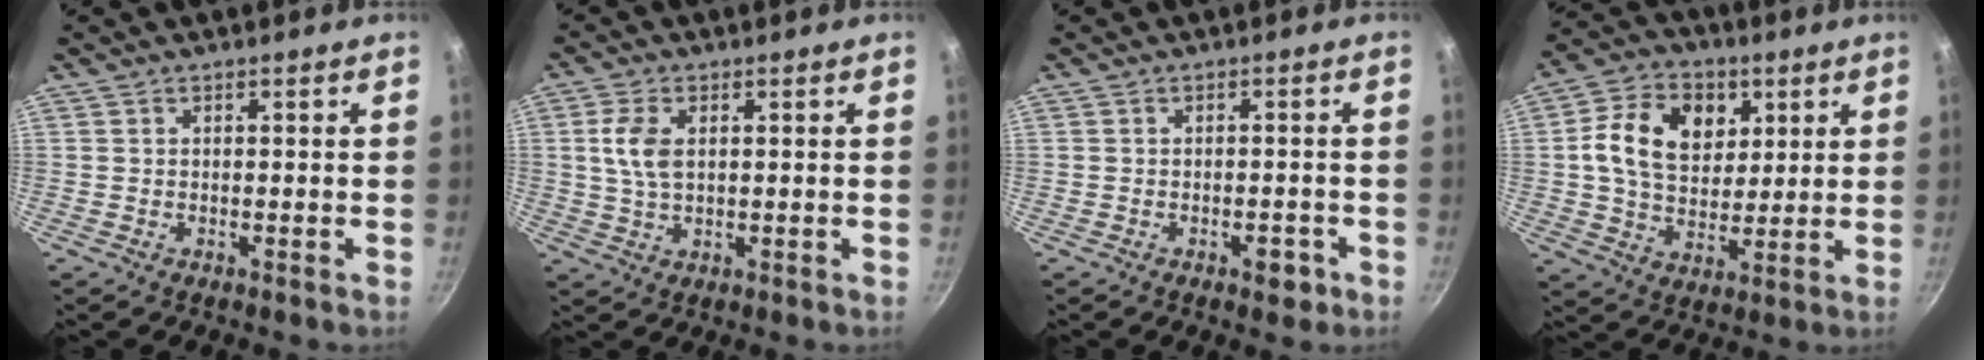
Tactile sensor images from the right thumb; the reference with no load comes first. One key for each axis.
{"total": 5.9, "fx": 1.1, "fy": 3.4, "fz": 4.6, "tx": -0.091, "ty": 0.002, "tz": 0.022}
{"total": 3.0, "fx": -1.6, "fy": 1.5, "fz": 2.0, "tx": -0.016, "ty": 0.015, "tz": -0.014}
{"total": 14.4, "fx": 4.0, "fy": 10.6, "fz": 9.0, "tx": -0.132, "ty": -0.005, "tz": 0.060}